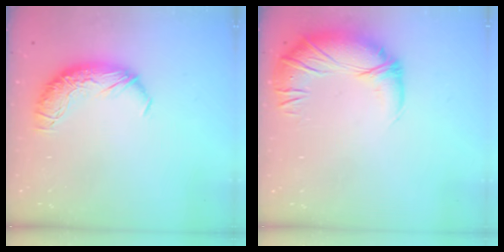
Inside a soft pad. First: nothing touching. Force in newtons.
{"total": 2.9, "press": 0.4, "slide": 2.9}